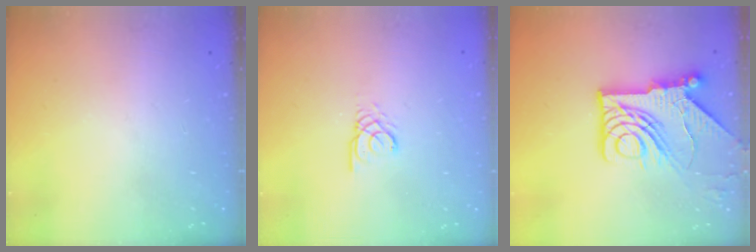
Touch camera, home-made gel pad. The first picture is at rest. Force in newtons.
{"total": 2.4, "press": 2.4, "slide": 0.4}
{"total": 13.8, "press": 13.7, "slide": 1.8}